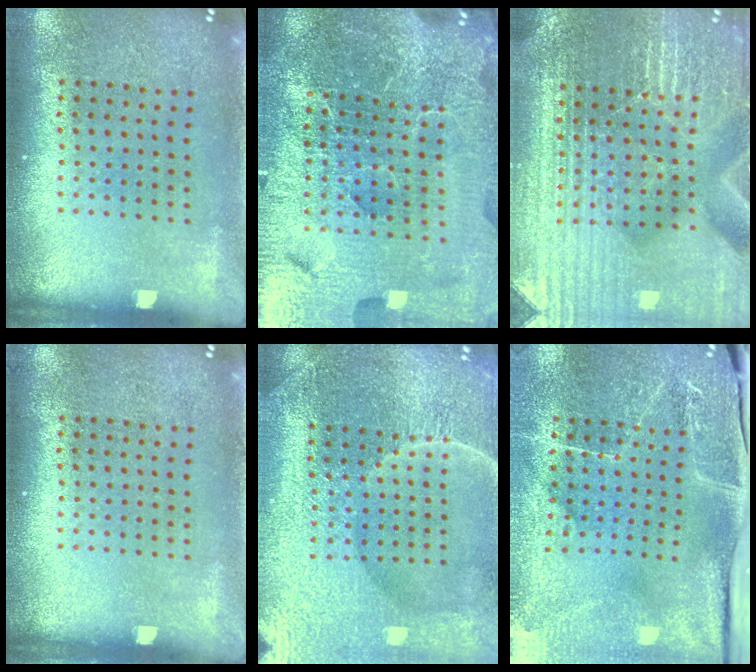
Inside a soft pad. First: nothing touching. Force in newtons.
{"total": 6.5, "press": 5.8, "slide": 3.0}
{"total": 5.0, "press": 4.7, "slide": 1.7}
{"total": 0.0}
{"total": 5.3, "press": 4.9, "slide": 1.8}
{"total": 4.1, "press": 3.8, "slide": 1.4}